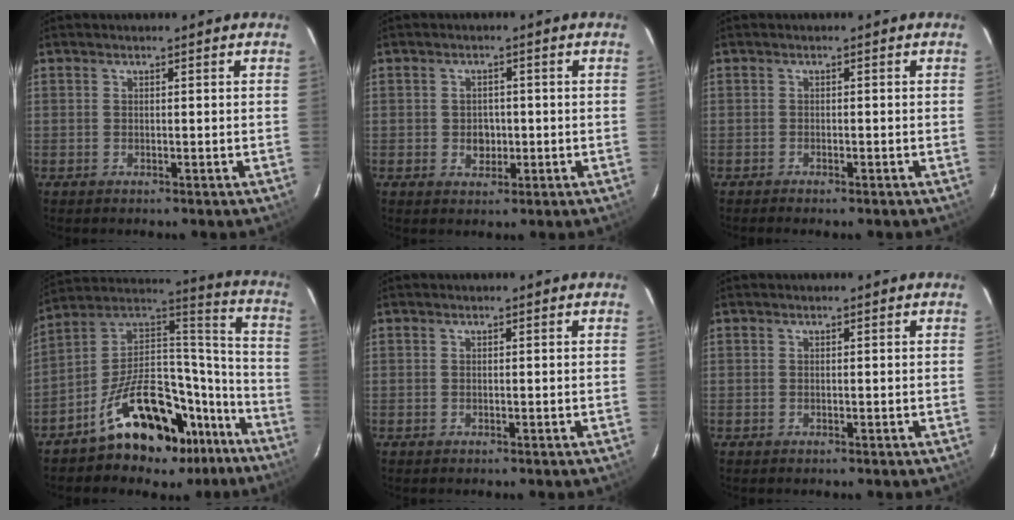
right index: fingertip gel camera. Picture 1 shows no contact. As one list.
[{"total": 3.1, "force": [-0.5, 2.7, 1.5], "torque": [-0.026, 0.005, -0.003]}, {"total": 1.2, "force": [-1.0, 0.3, 0.5], "torque": [-0.018, 0.000, -0.019]}, {"total": 23.2, "force": [-15.1, 11.9, 13.0], "torque": [-0.211, 0.069, -0.215]}, {"total": 0.0}, {"total": 0.0}]